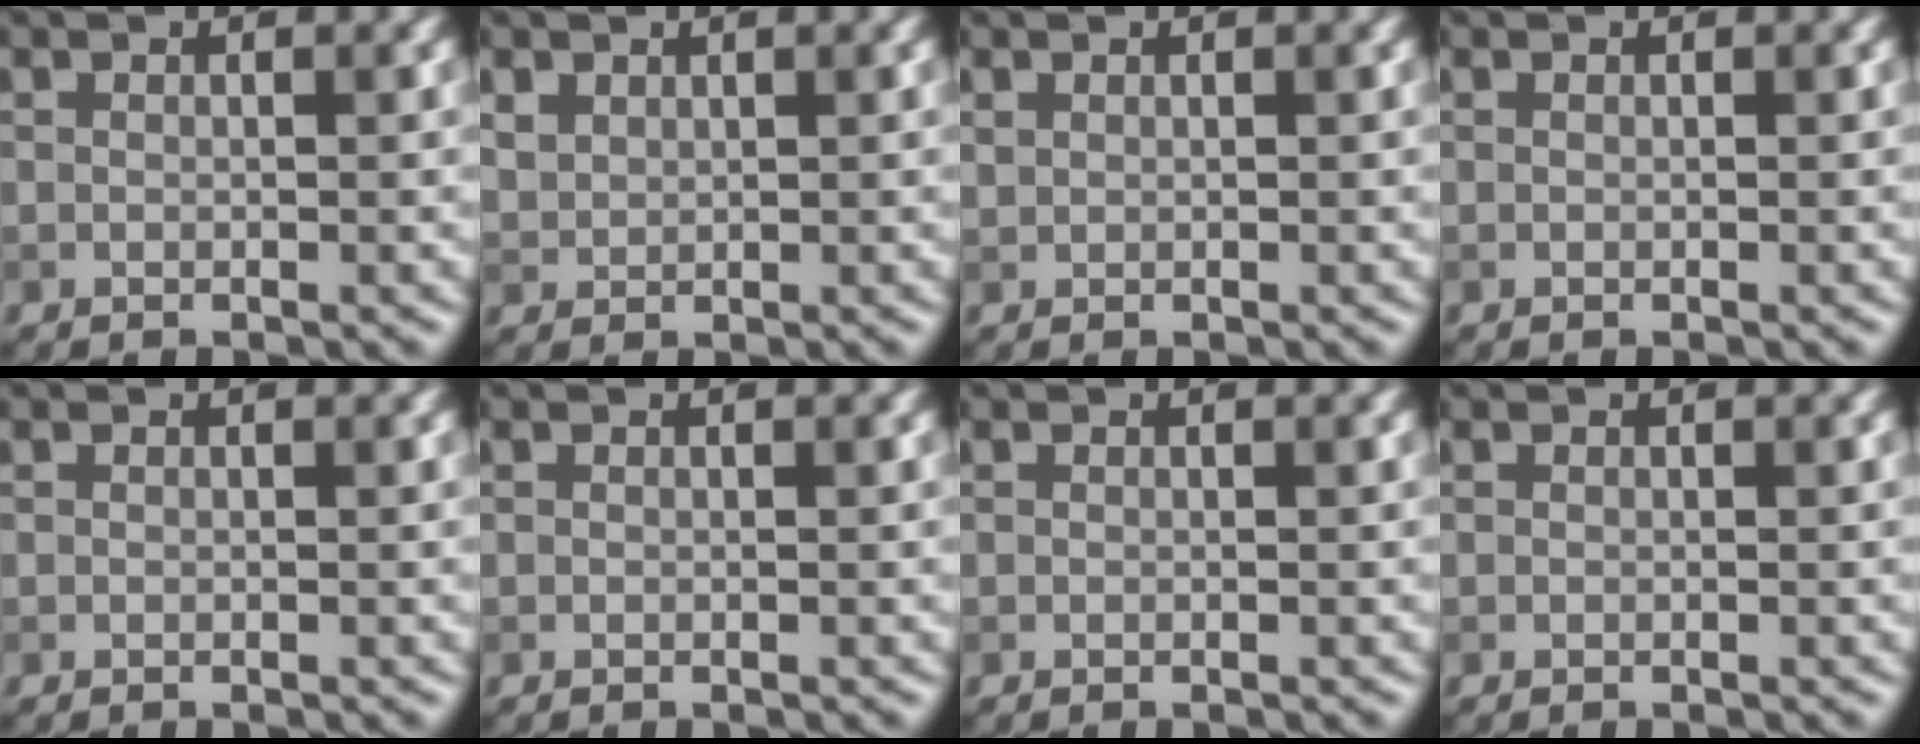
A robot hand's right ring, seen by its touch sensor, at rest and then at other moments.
{"total": 1.3, "force": [0.8, 1.0, 0.3], "torque": [-0.009, 0.000, 0.022]}
{"total": 0.5, "force": [0.3, 0.3, 0.1], "torque": [-0.002, -0.001, 0.011]}
{"total": 0.0}
{"total": 0.0}
{"total": 0.0}
{"total": 0.0}
{"total": 0.0}